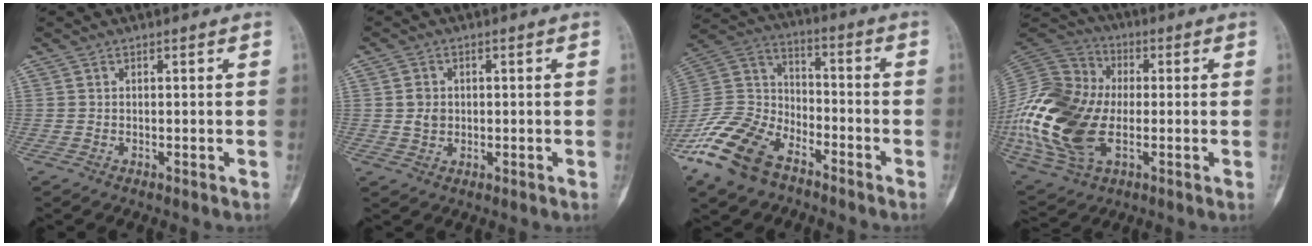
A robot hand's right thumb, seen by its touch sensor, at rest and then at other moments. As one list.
[{"total": 3.3, "force": [0.2, 2.8, 1.7], "torque": [-0.019, 0.001, 0.005]}, {"total": 17.5, "force": [-11.3, 9.6, 9.3], "torque": [-0.193, 0.057, -0.223]}, {"total": 26.5, "force": [-2.9, 17.1, 20.0], "torque": [-0.458, -0.007, -0.043]}]